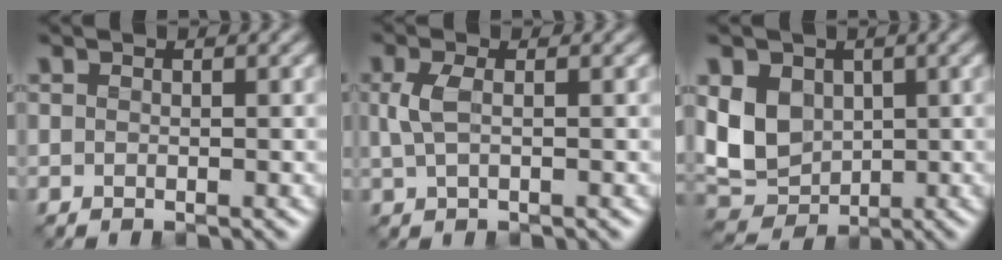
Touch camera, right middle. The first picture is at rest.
{"total": 2.0, "force": [0.1, 0.9, 1.8], "torque": [-0.047, -0.001, 0.001]}
{"total": 6.0, "force": [0.4, 4.8, 3.5], "torque": [-0.080, -0.009, 0.003]}